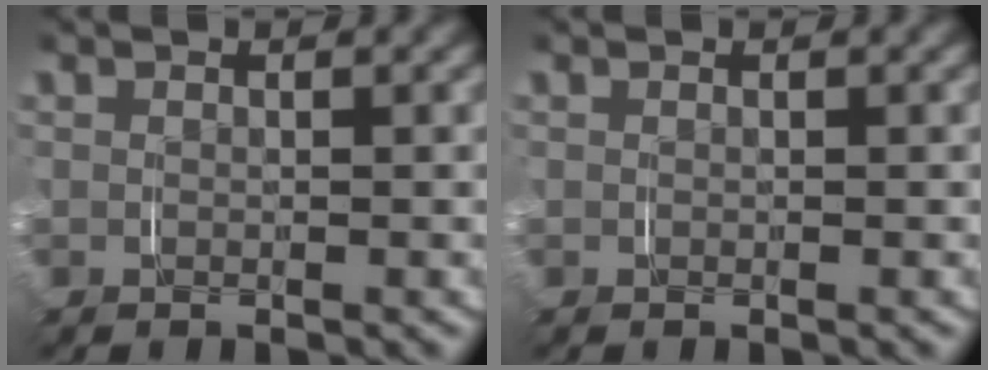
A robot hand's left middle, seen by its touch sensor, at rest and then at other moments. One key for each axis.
{"total": 0.0}